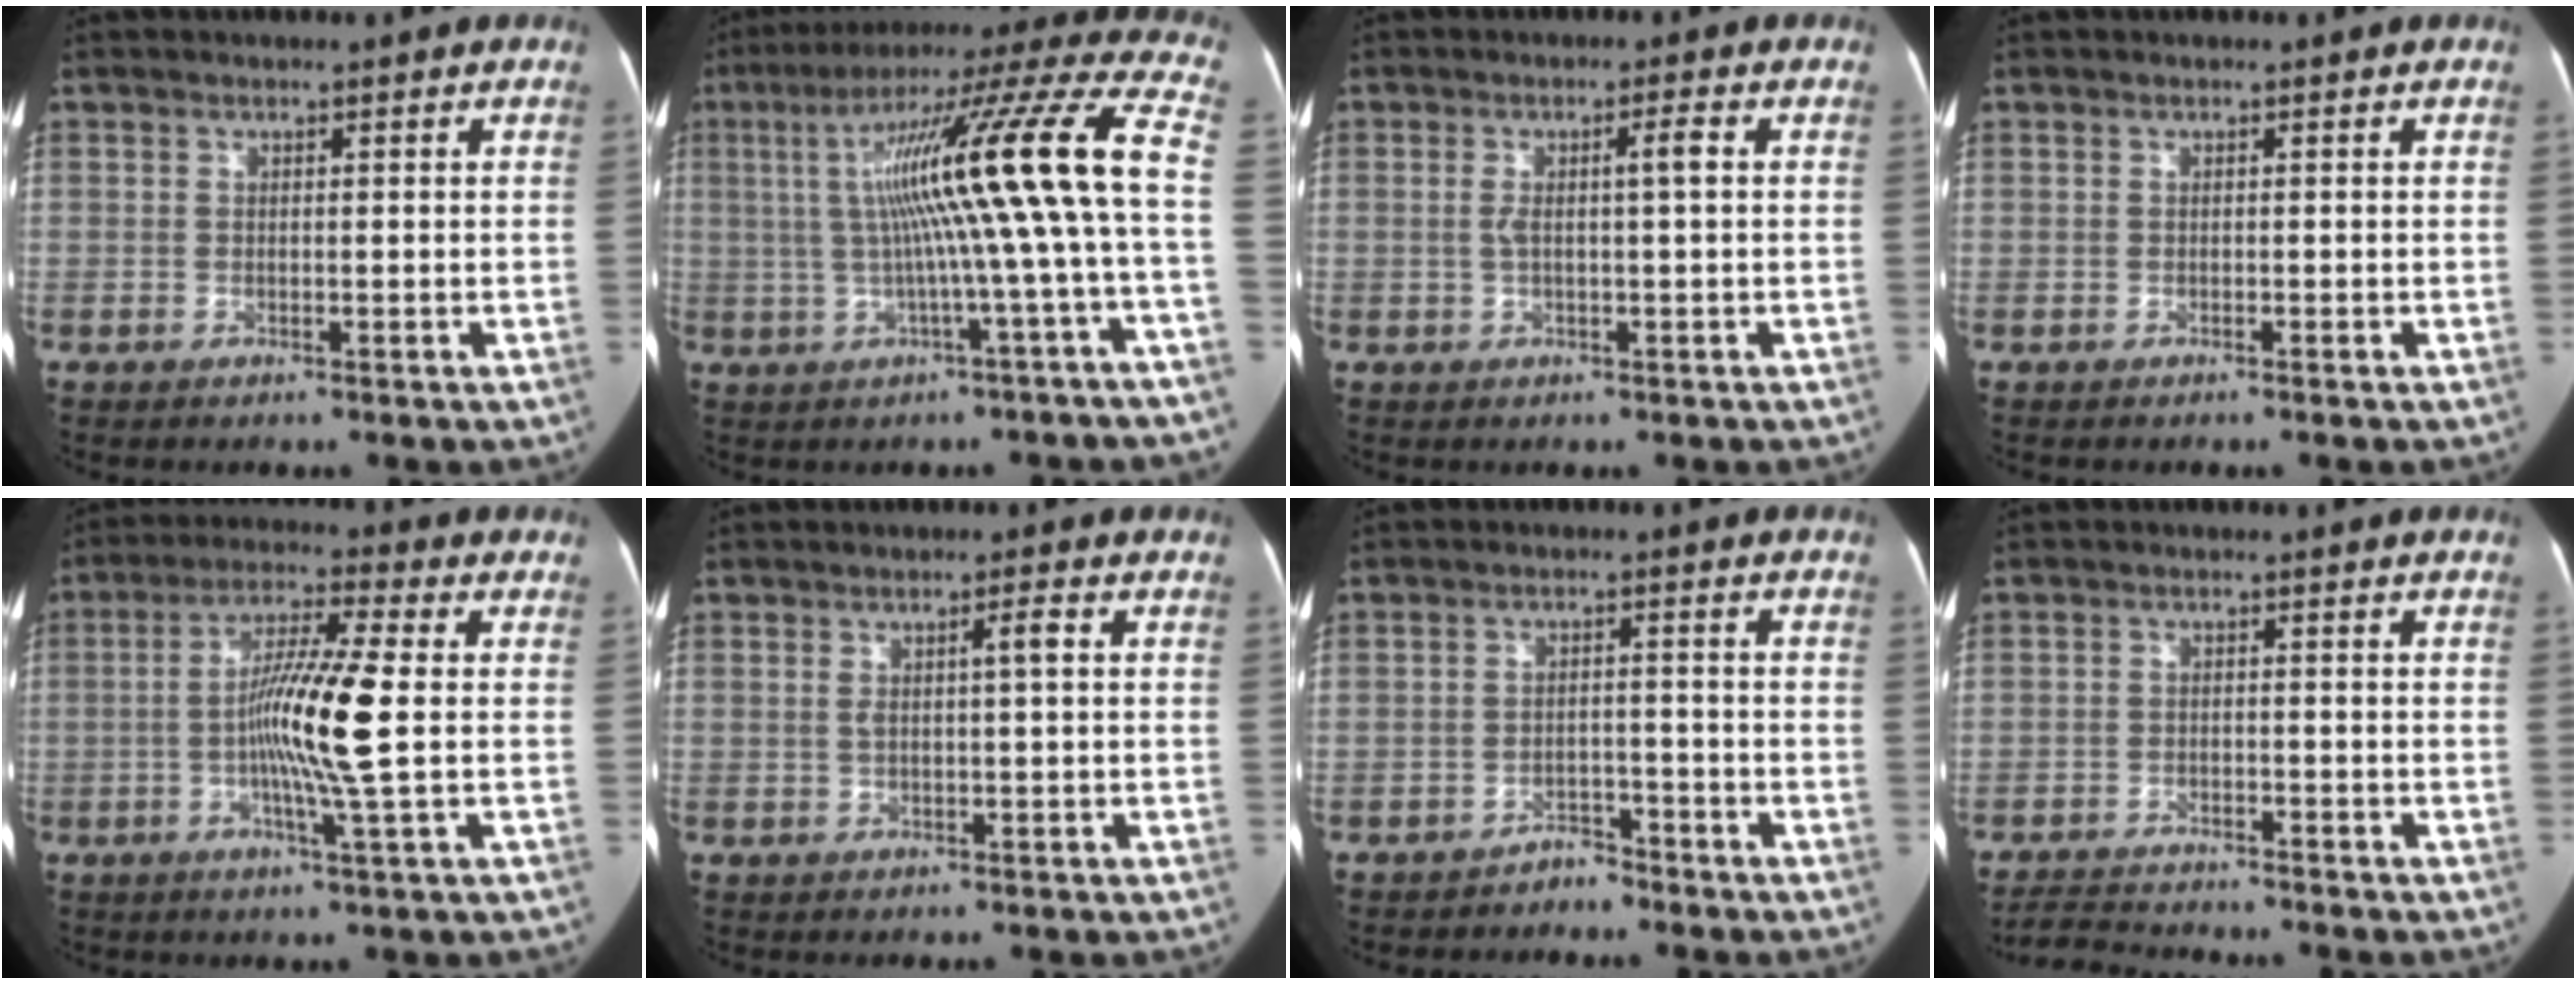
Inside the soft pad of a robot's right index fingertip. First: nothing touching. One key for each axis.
{"total": 18.9, "fx": -0.2, "fy": -1.1, "fz": 18.8, "tx": -0.291, "ty": 0.033, "tz": -0.014}
{"total": 3.5, "fx": 0.3, "fy": 0.3, "fz": 3.5, "tx": -0.065, "ty": 0.012, "tz": 0.007}
{"total": 0.0}
{"total": 11.0, "fx": -0.9, "fy": -0.4, "fz": 10.9, "tx": -0.203, "ty": 0.000, "tz": -0.026}
{"total": 2.9, "fx": 0.4, "fy": 0.4, "fz": 2.9, "tx": -0.051, "ty": 0.011, "tz": 0.010}
{"total": 3.1, "fx": -2.7, "fy": 1.5, "fz": 0.2, "tx": -0.006, "ty": 0.009, "tz": -0.039}
{"total": 5.8, "fx": -5.7, "fy": 0.8, "fz": 0.9, "tx": -0.021, "ty": -0.013, "tz": -0.097}